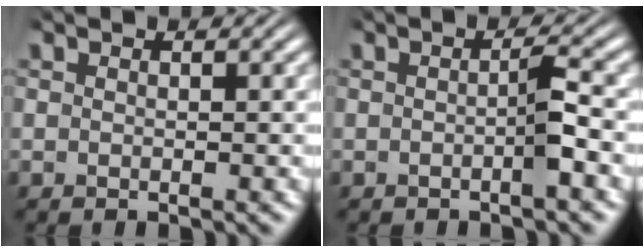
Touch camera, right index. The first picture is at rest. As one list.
[{"total": 1.5, "force": [-0.3, -0.1, 1.5], "torque": [-0.012, 0.008, -0.010]}]